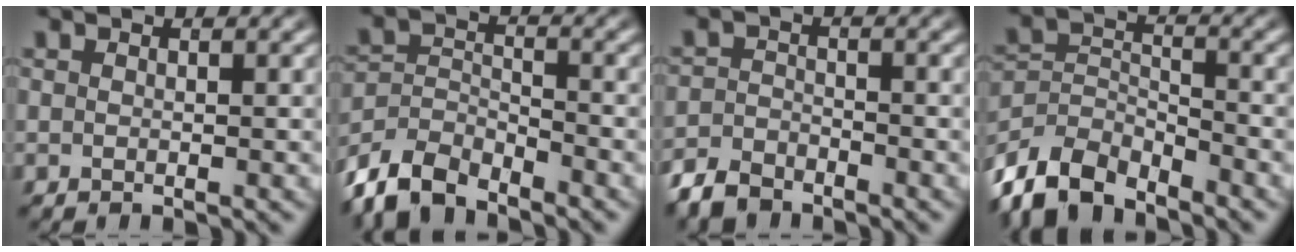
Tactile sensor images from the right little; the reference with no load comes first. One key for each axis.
{"total": 6.6, "fx": -4.6, "fy": 3.9, "fz": 2.7, "tx": -0.064, "ty": -0.027, "tz": -0.073}
{"total": 3.6, "fx": -3.3, "fy": 1.4, "fz": 0.6, "tx": -0.007, "ty": -0.012, "tz": -0.056}
{"total": 7.9, "fx": -4.6, "fy": 5.1, "fz": 3.8, "tx": -0.094, "ty": -0.045, "tz": -0.066}